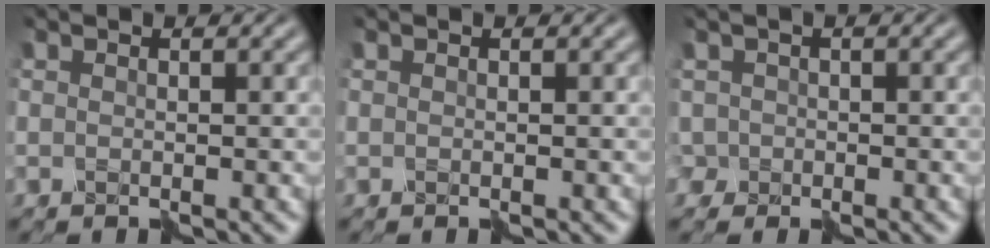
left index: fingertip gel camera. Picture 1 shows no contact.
{"total": 0.0}
{"total": 1.7, "force": [-0.7, 1.5, 0.2], "torque": [-0.009, -0.001, -0.013]}